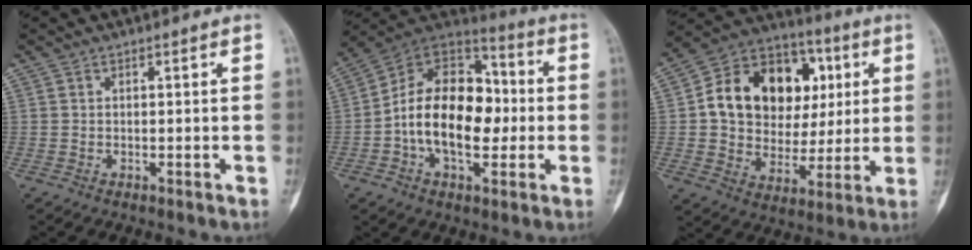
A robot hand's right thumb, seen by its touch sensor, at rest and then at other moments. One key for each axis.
{"total": 20.1, "fx": -1.6, "fy": 12.3, "fz": 15.7, "tx": -0.232, "ty": 0.036, "tz": -0.031}
{"total": 21.6, "fx": 4.2, "fy": 16.5, "fz": 13.3, "tx": -0.171, "ty": 0.026, "tz": 0.073}